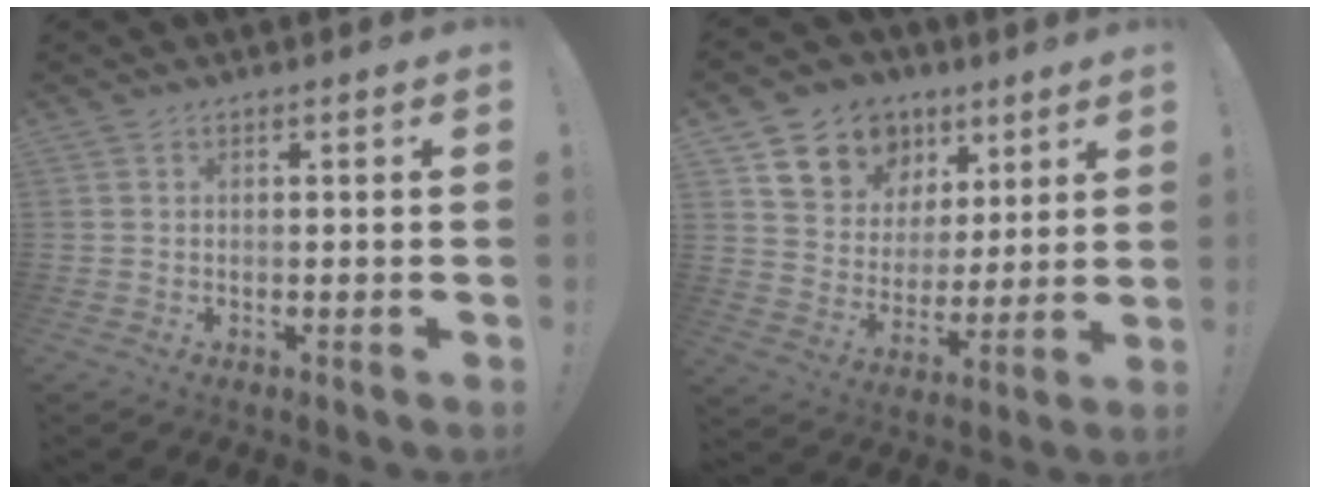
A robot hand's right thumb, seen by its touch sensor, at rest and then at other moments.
{"total": 13.3, "force": [7.7, 10.3, 3.4], "torque": [-0.064, -0.045, 0.158]}